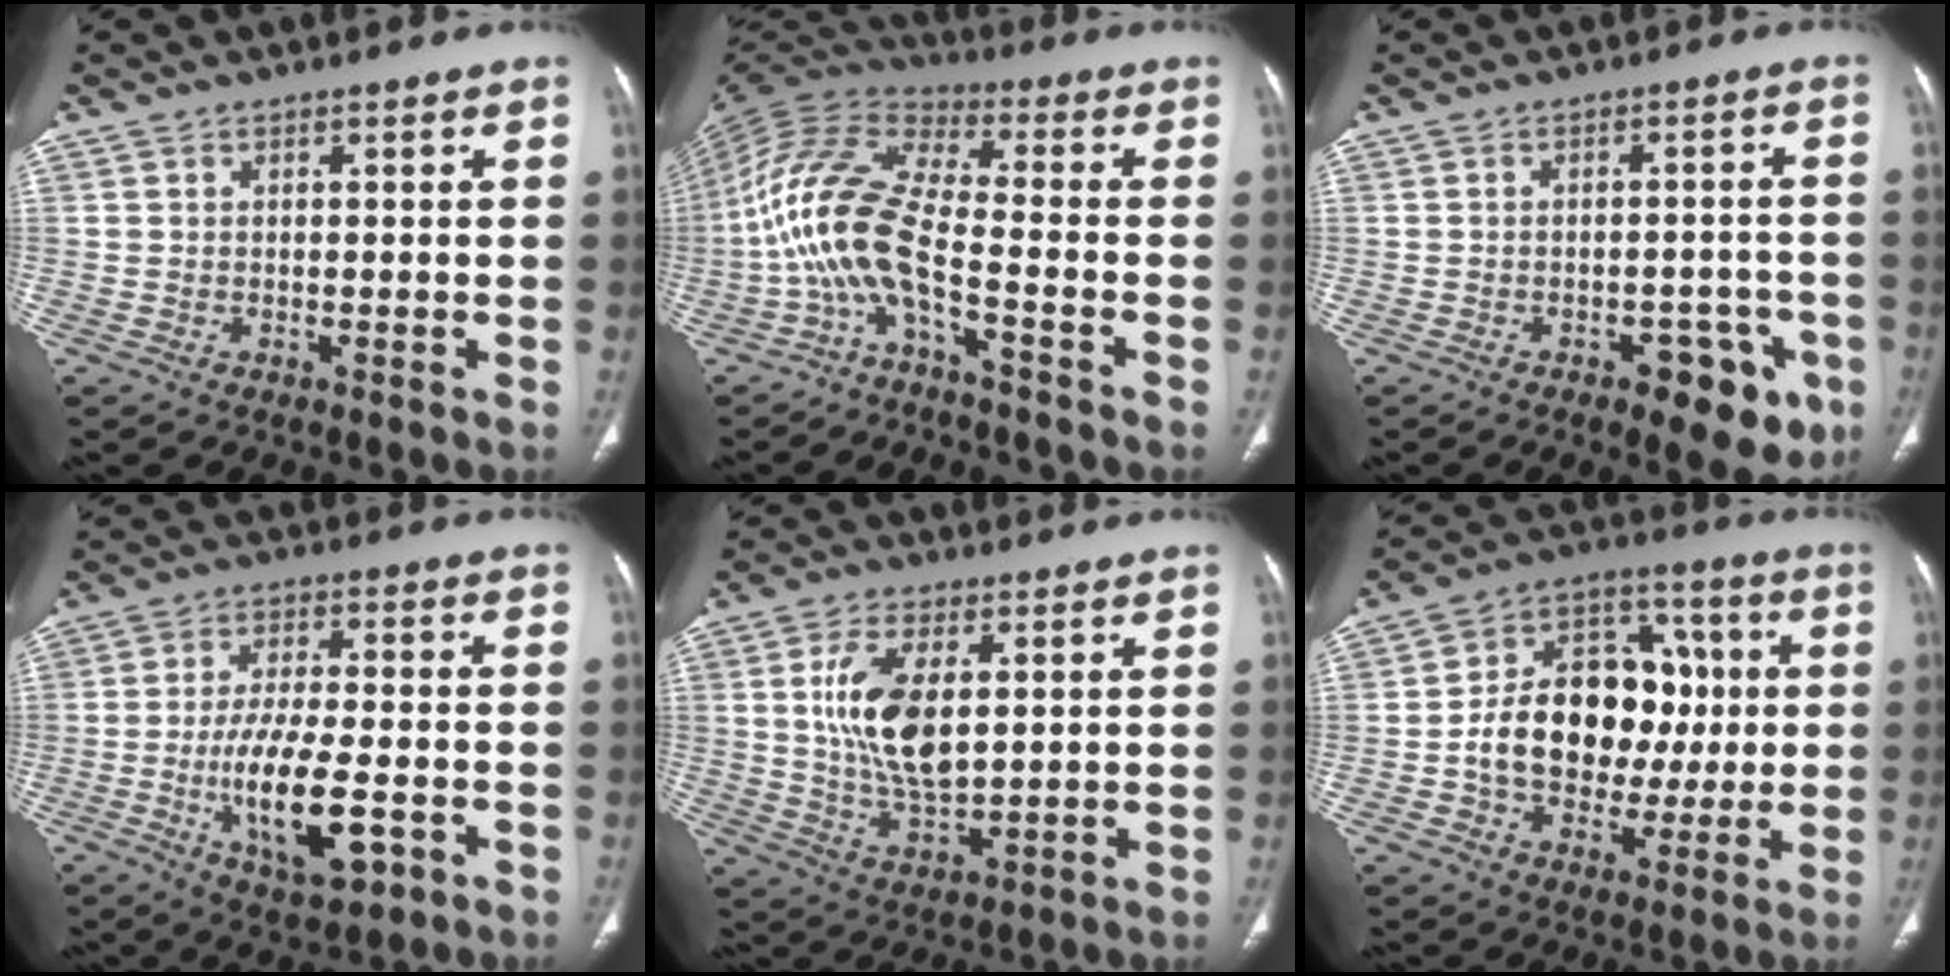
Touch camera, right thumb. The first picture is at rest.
{"total": 12.3, "force": [-4.7, 3.1, 10.9], "torque": [-0.247, 0.072, -0.106]}
{"total": 10.1, "force": [-4.9, 5.1, 7.2], "torque": [-0.052, 0.022, -0.057]}
{"total": 13.2, "force": [-4.0, 5.3, 11.4], "torque": [-0.192, 0.011, -0.062]}
{"total": 12.3, "force": [2.3, 6.3, 10.4], "torque": [-0.192, -0.016, 0.048]}
{"total": 19.5, "force": [-0.3, 14.3, 13.3], "torque": [-0.173, 0.040, 0.002]}